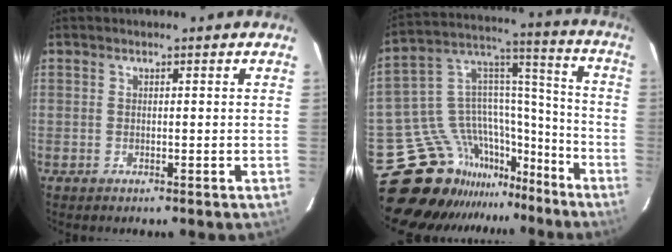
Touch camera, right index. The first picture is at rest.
{"total": 19.0, "force": [-15.4, 10.3, 4.3], "torque": [-0.073, 0.078, -0.243]}